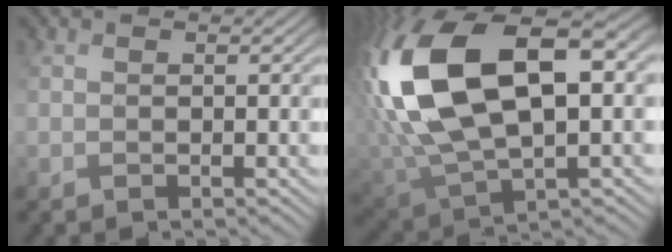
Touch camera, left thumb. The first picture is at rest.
{"total": 18.8, "force": [4.4, 10.2, 15.2], "torque": [-0.362, 0.008, 0.094]}